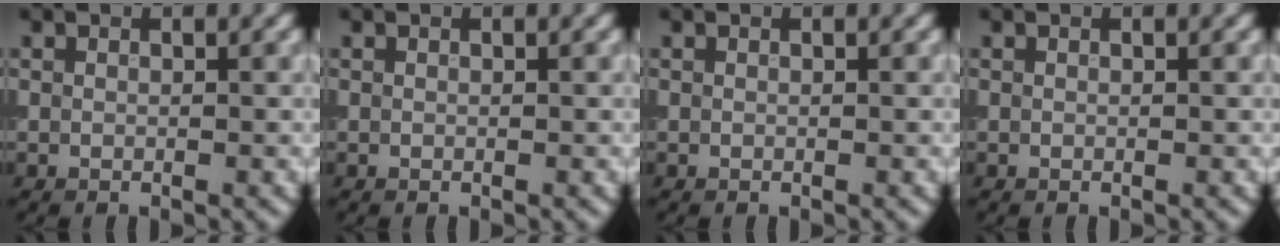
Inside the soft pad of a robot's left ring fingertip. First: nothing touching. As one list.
[{"total": 0.0}, {"total": 0.0}, {"total": 0.0}]